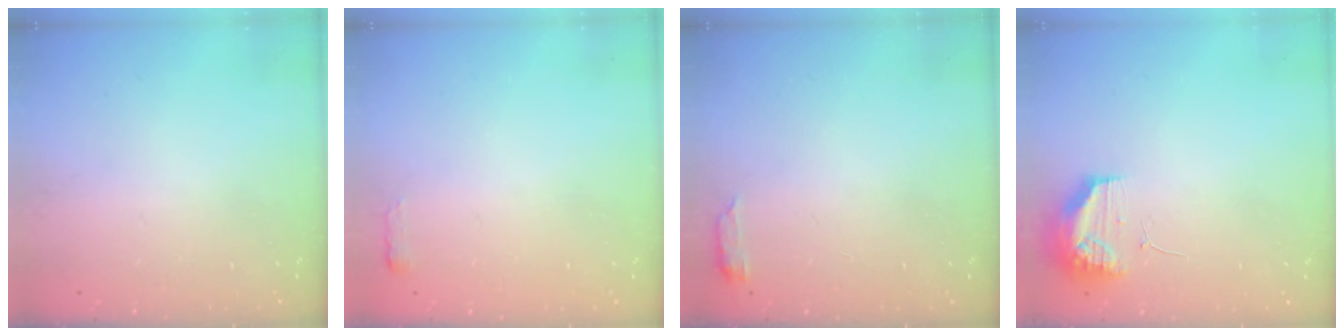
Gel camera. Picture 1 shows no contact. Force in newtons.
{"total": 2.4, "press": 2.4, "slide": 0.4}
{"total": 2.6, "press": 2.6, "slide": 0.5}
{"total": 9.7, "press": 9.7, "slide": 0.9}